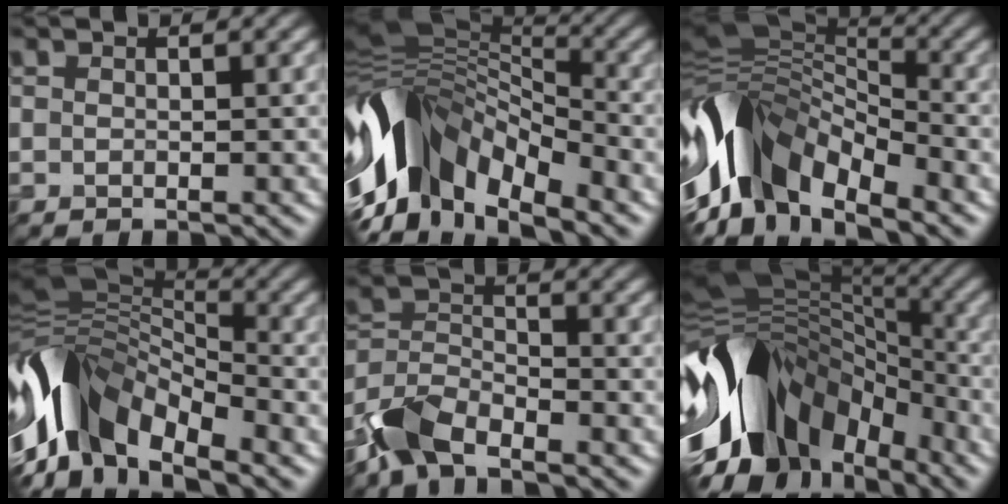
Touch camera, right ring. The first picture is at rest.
{"total": 13.3, "force": [-3.9, 7.7, 10.1], "torque": [-0.203, 0.023, -0.082]}
{"total": 11.5, "force": [-4.3, 6.6, 8.3], "torque": [-0.154, 0.015, -0.100]}
{"total": 10.5, "force": [-4.1, 6.0, 7.5], "torque": [-0.138, 0.015, -0.098]}
{"total": 5.1, "force": [-4.0, 2.3, 2.3], "torque": [-0.047, 0.002, -0.093]}
{"total": 13.1, "force": [-3.7, 8.9, 8.9], "torque": [-0.184, 0.027, -0.081]}